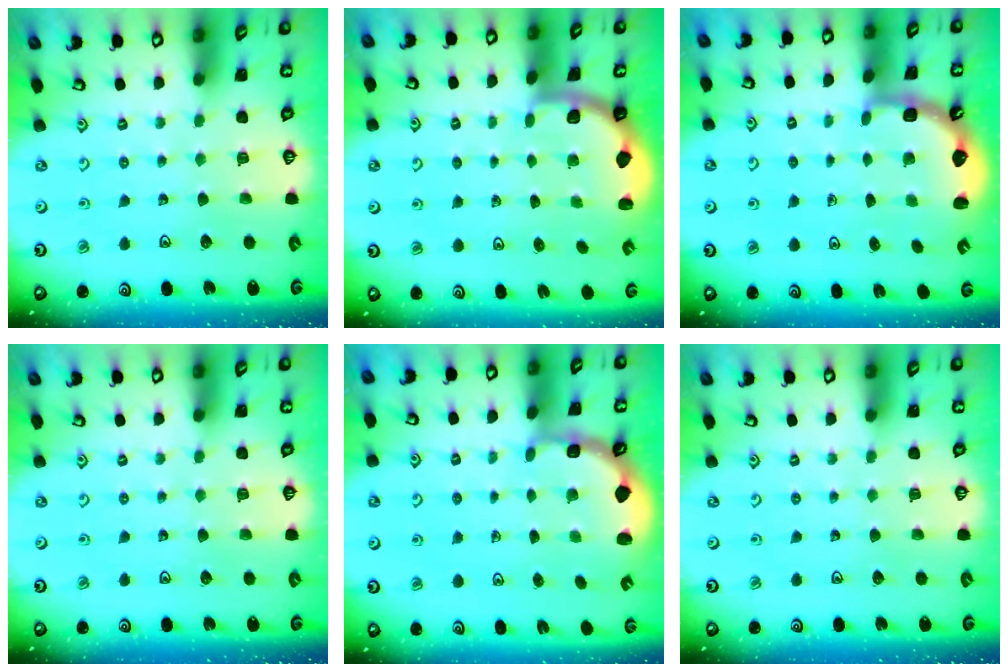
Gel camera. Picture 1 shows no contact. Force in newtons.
{"total": 1.7, "press": 1.7, "slide": 0.3}
{"total": 2.5, "press": 2.1, "slide": 1.3}
{"total": 0.0}
{"total": 2.4, "press": 2.0, "slide": 1.3}
{"total": 0.0}